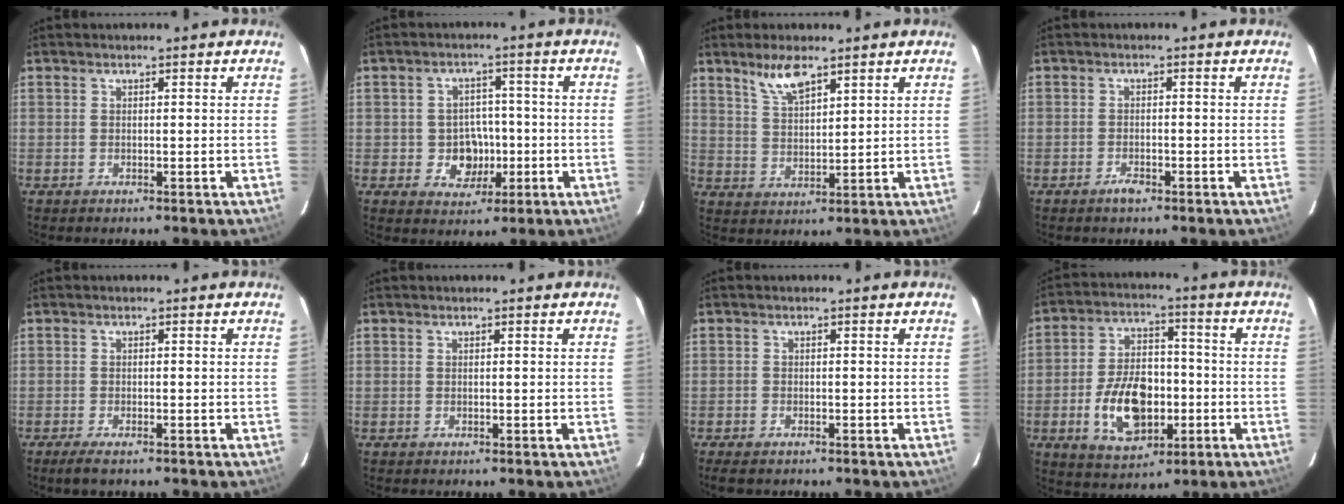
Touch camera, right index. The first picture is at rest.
{"total": 6.0, "force": [-1.4, 5.4, 2.3], "torque": [-0.051, 0.015, -0.007]}
{"total": 6.0, "force": [4.4, 1.7, 3.7], "torque": [-0.070, 0.001, 0.090]}
{"total": 2.1, "force": [-1.6, 0.8, 1.2], "torque": [-0.025, -0.001, -0.029]}
{"total": 3.1, "force": [-2.3, 0.6, 1.9], "torque": [-0.044, -0.011, -0.042]}
{"total": 0.0}
{"total": 3.1, "force": [-2.5, 1.2, 1.3], "torque": [-0.035, -0.009, -0.045]}
{"total": 14.0, "force": [-4.0, 8.6, 10.4], "torque": [-0.206, 0.013, -0.055]}